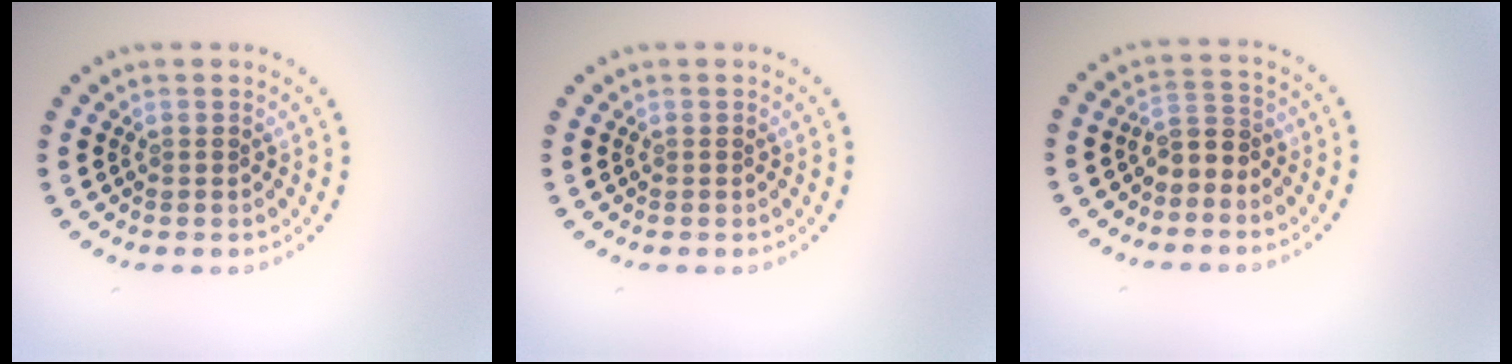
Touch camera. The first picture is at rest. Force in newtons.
{"total": 0.0}
{"total": 2.0, "press": 1.8, "slide": 1.0}